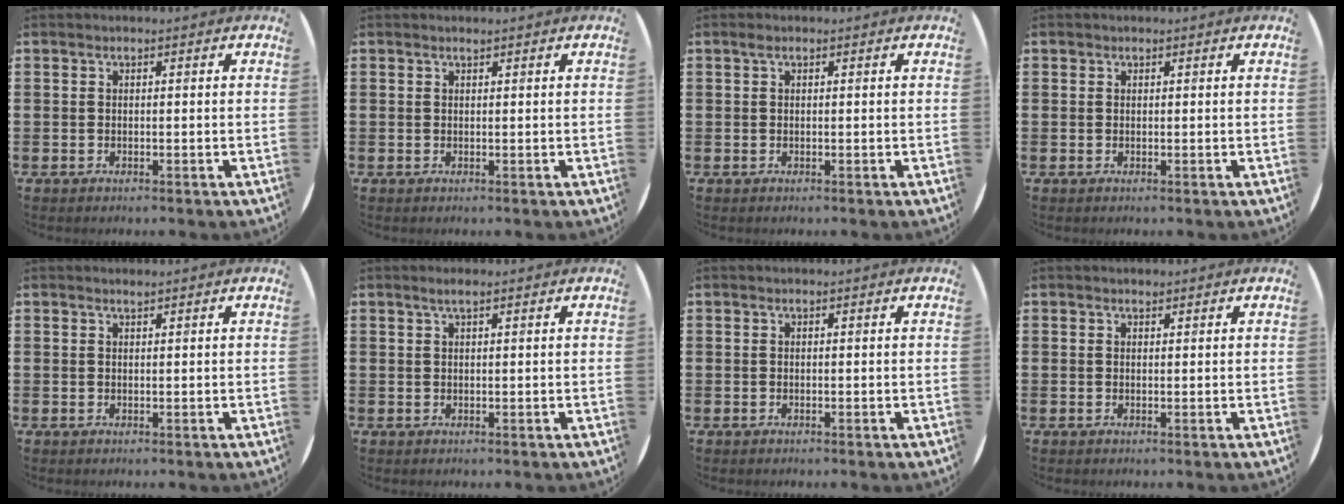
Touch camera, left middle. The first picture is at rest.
{"total": 0.0}
{"total": 0.5, "force": [0.3, 0.3, 0.4], "torque": [-0.008, 0.003, 0.005]}
{"total": 0.0}
{"total": 0.5, "force": [0.5, -0.1, 0.0], "torque": [0.001, 0.001, 0.010]}
{"total": 1.4, "force": [1.0, 0.1, 0.9], "torque": [-0.018, 0.003, 0.017]}
{"total": 0.0}
{"total": 0.6, "force": [0.6, 0.1, 0.0], "torque": [0.001, 0.003, 0.012]}